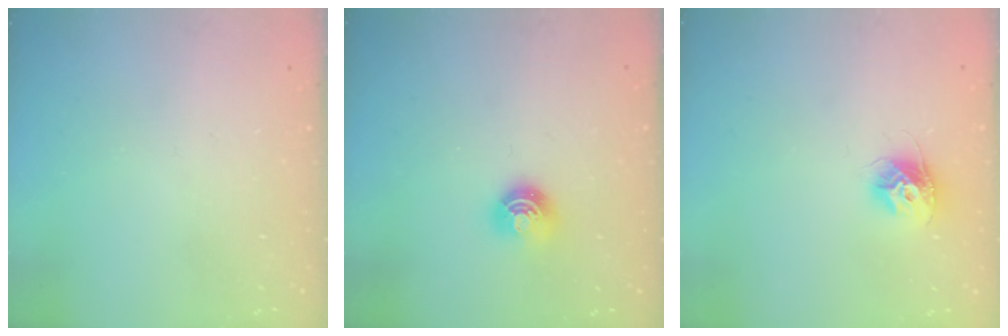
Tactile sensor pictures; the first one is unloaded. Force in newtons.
{"total": 6.6, "press": 6.6, "slide": 0.5}
{"total": 9.5, "press": 9.5, "slide": 0.2}